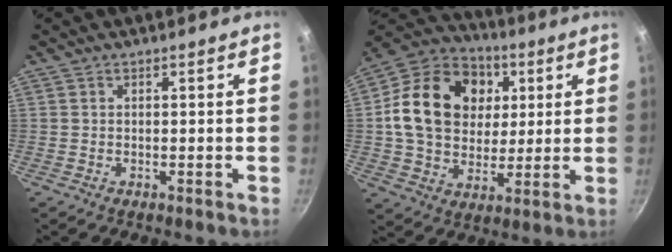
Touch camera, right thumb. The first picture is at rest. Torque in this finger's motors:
{"motor_torque": [0.43, 1.77, 0.84, -0.54, 0.14]}